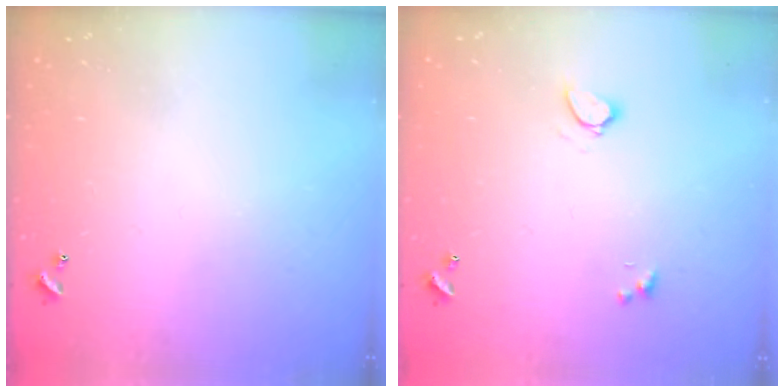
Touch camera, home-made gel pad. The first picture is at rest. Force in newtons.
{"total": 1.0, "press": 1.0, "slide": 0.2}